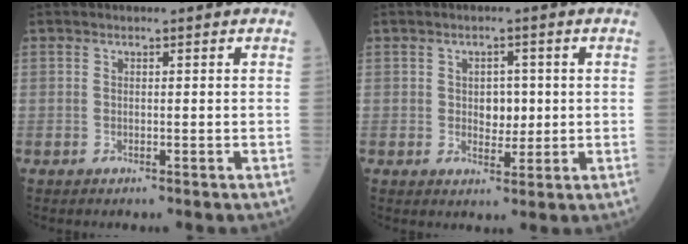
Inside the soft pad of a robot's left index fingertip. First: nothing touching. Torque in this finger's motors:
{"motor_torque": [0.33, 0.12, 0.06, 0.01]}